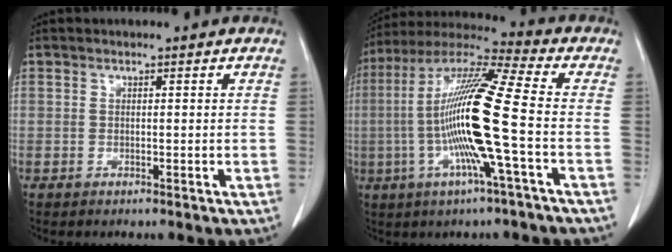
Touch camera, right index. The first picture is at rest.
{"total": 16.9, "force": [-2.8, -0.6, 16.7], "torque": [-0.328, 0.000, -0.067]}